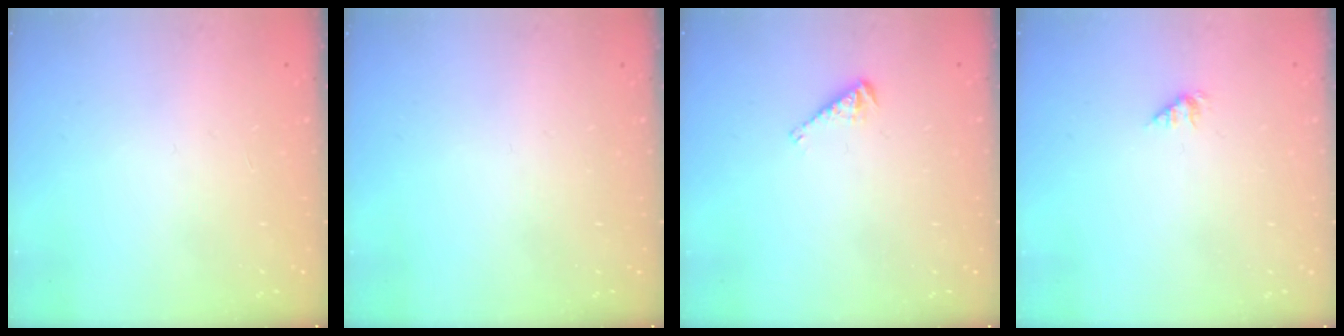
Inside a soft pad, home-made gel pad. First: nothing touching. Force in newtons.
{"total": 0.0}
{"total": 3.4, "press": 3.3, "slide": 0.6}
{"total": 1.2, "press": 1.2, "slide": 0.2}